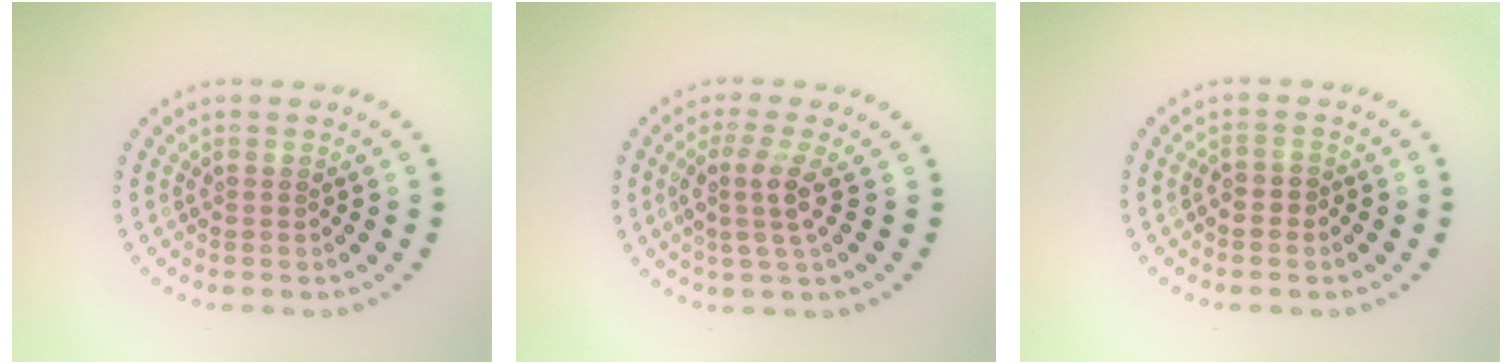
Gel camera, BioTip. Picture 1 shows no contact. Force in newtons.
{"total": 3.0, "press": 2.4, "slide": 1.9}
{"total": 0.8, "press": 0.7, "slide": 0.5}